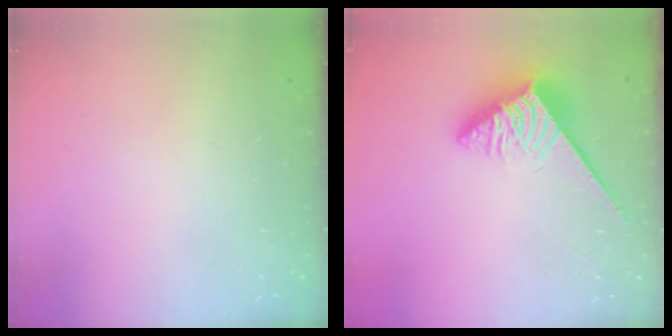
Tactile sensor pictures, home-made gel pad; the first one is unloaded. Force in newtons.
{"total": 3.8, "press": 3.8, "slide": 0.6}